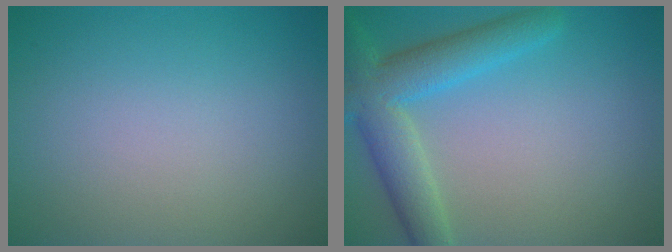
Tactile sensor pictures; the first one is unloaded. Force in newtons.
{"total": 5.8, "press": 5.8, "slide": 0.3}